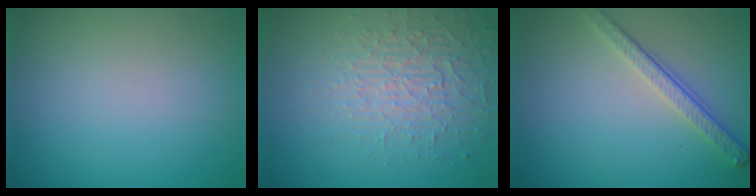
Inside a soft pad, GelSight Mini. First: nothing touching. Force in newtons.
{"total": 3.7, "press": 3.4, "slide": 1.4}
{"total": 3.2, "press": 2.5, "slide": 2.1}